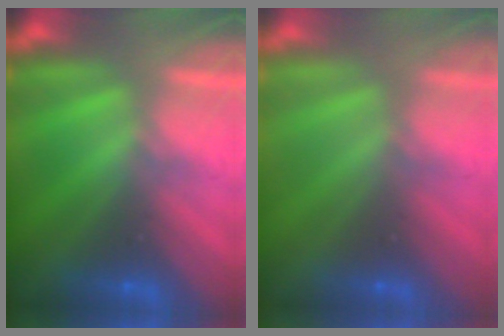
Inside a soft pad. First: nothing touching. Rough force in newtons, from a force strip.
{"total": 3.1}